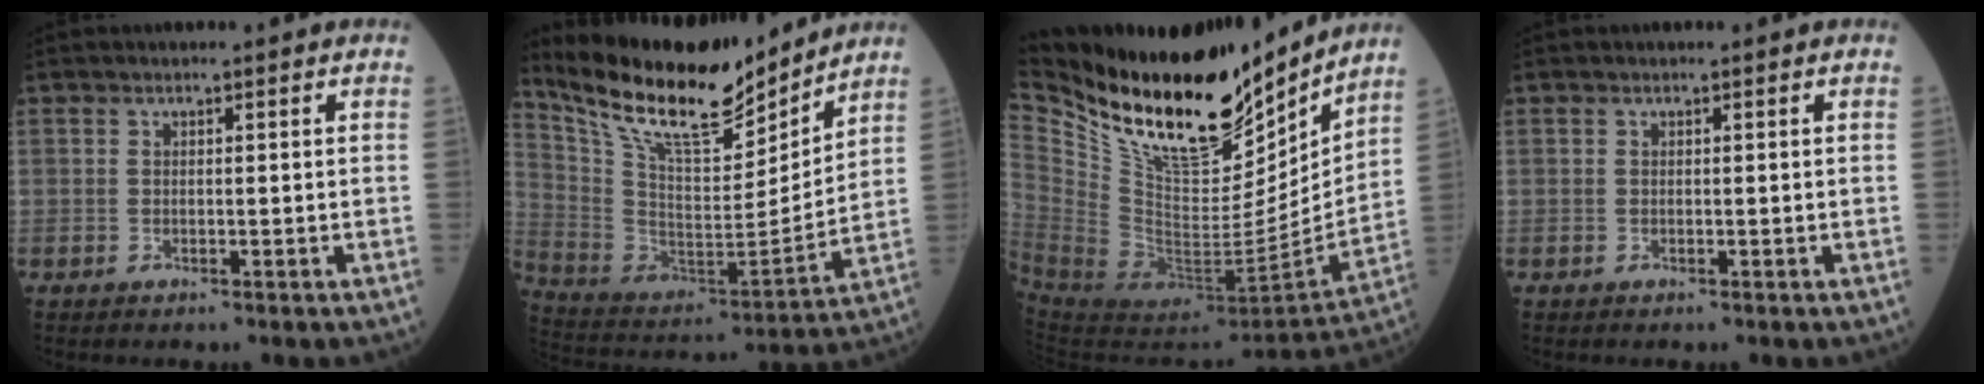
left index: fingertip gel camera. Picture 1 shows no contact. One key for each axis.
{"total": 19.3, "fx": 16.4, "fy": 3.9, "fz": 9.4, "tx": -0.181, "ty": -0.009, "tz": 0.298}
{"total": 27.3, "fx": 22.4, "fy": 9.1, "fz": 12.7, "tx": -0.261, "ty": -0.036, "tz": 0.373}
{"total": 0.0}